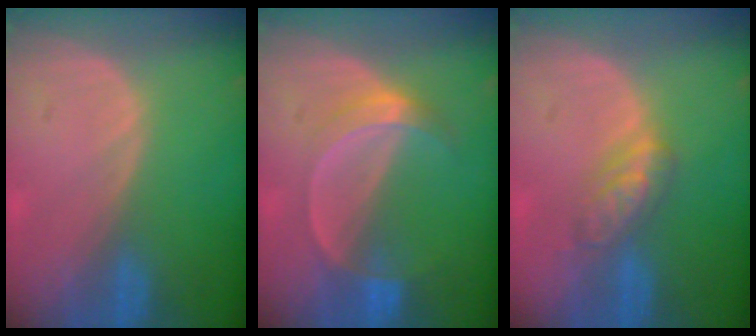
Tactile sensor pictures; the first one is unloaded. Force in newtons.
{"total": 5.3, "press": 4.8, "slide": 2.3}
{"total": 4.6, "press": 4.5, "slide": 1.3}